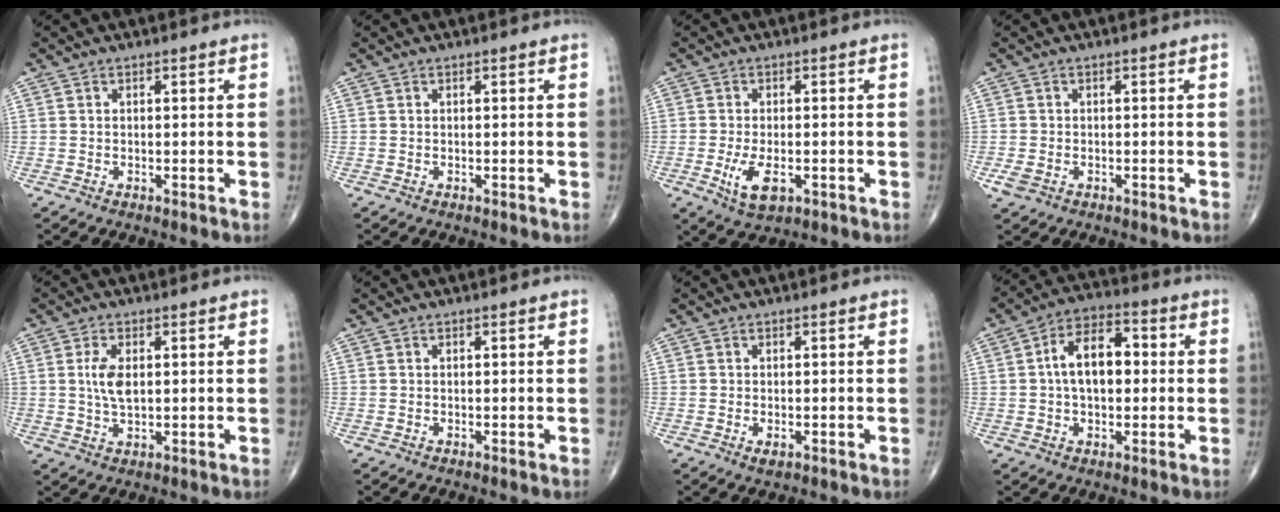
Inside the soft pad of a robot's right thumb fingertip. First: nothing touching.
{"total": 0.0}
{"total": 5.9, "force": [-1.9, 2.9, 4.8], "torque": [-0.091, -0.006, -0.026]}
{"total": 2.2, "force": [-0.9, 1.6, 1.3], "torque": [-0.032, -0.001, -0.014]}
{"total": 5.0, "force": [0.8, 2.5, 4.3], "torque": [-0.088, -0.004, 0.018]}
{"total": 0.0}
{"total": 1.5, "force": [-0.5, 0.7, 1.2], "torque": [-0.020, -0.003, -0.006]}
{"total": 10.9, "force": [0.8, 6.5, 8.8], "torque": [-0.137, 0.026, 0.006]}